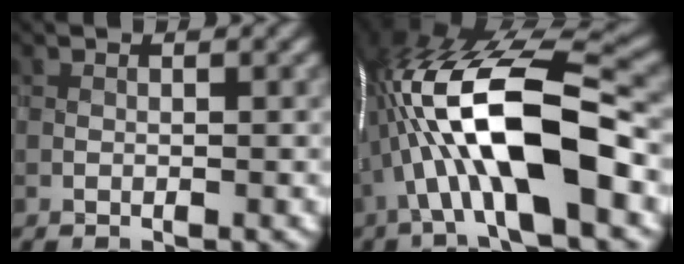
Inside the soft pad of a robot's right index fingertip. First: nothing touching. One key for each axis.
{"total": 13.7, "fx": -2.1, "fy": 4.3, "fz": 12.8, "tx": -0.243, "ty": 0.023, "tz": -0.039}